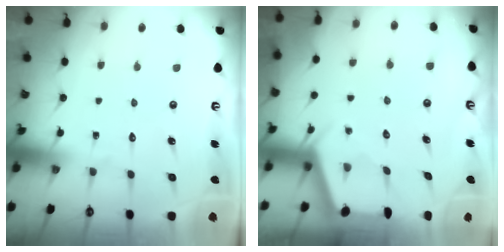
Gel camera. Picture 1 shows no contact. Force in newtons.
{"total": 2.4, "press": 2.4, "slide": 0.3}